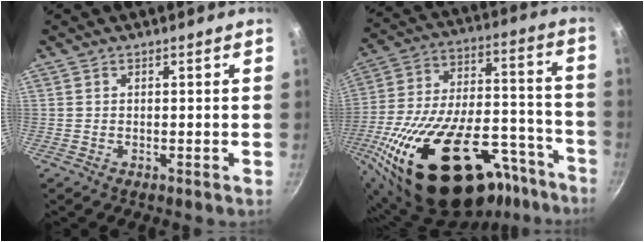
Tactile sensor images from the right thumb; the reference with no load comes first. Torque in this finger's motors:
{"motor_torque": [2.75, 2.25, 2.73, -0.04, 1.05]}